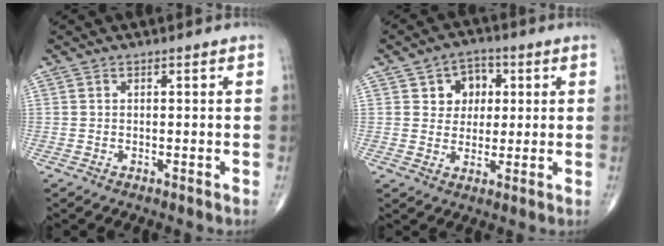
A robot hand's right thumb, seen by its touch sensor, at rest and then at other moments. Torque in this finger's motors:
{"motor_torque": [-0.10, 0.02, 0.18, -0.06, 0.08]}